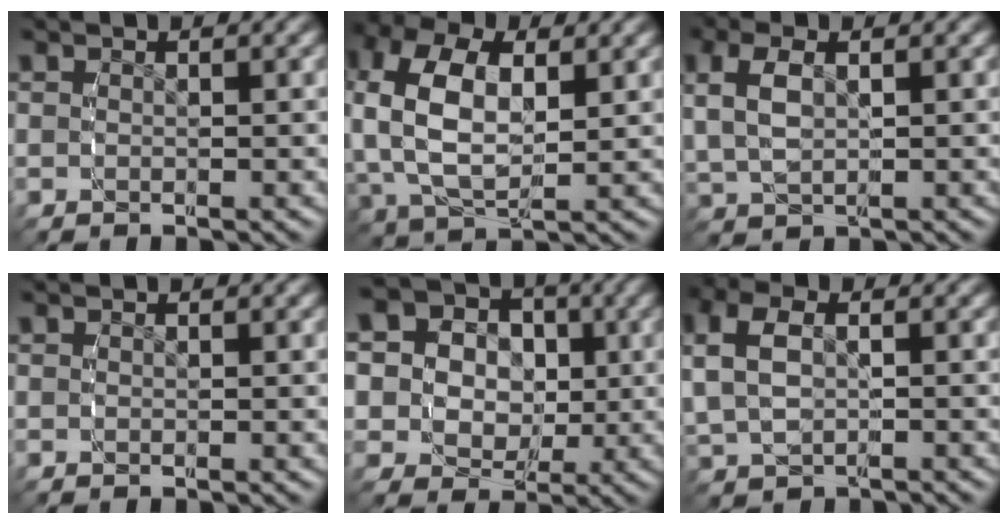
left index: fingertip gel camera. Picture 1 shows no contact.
{"total": 9.0, "force": [1.3, 5.9, 6.6], "torque": [-0.153, -0.017, 0.033]}
{"total": 4.3, "force": [1.1, 2.5, 3.2], "torque": [-0.078, 0.001, 0.028]}
{"total": 0.0}
{"total": 14.2, "force": [0.5, 12.6, 6.4], "torque": [-0.164, -0.042, 0.001]}
{"total": 4.8, "force": [0.8, 3.2, 3.5], "torque": [-0.089, -0.005, 0.024]}